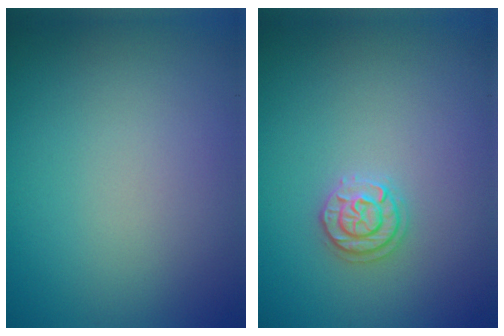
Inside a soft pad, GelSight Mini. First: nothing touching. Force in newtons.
{"total": 1.8, "press": 1.8, "slide": 0.1}